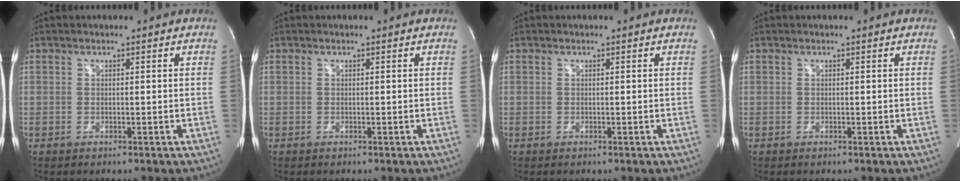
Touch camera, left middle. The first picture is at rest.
{"total": 0.0}
{"total": 0.0}
{"total": 0.0}